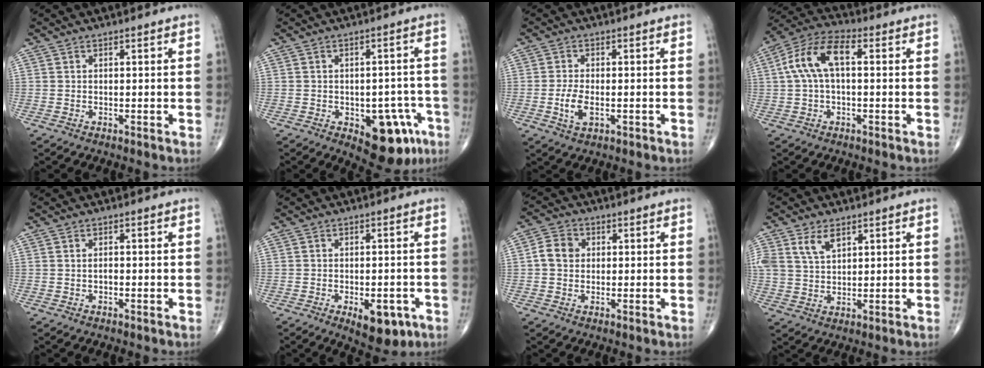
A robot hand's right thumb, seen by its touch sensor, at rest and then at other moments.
{"total": 12.2, "force": [-5.3, 6.5, 8.9], "torque": [-0.070, 0.028, -0.059]}
{"total": 4.5, "force": [-1.1, 2.2, 3.8], "torque": [-0.079, 0.000, -0.020]}
{"total": 10.4, "force": [1.4, 5.1, 8.9], "torque": [-0.186, 0.038, 0.018]}
{"total": 0.8, "force": [-0.1, 0.4, 0.6], "torque": [-0.011, 0.001, -0.001]}
{"total": 7.8, "force": [-3.3, 3.8, 6.0], "torque": [-0.065, 0.005, -0.036]}
{"total": 4.8, "force": [0.4, 4.1, 2.6], "torque": [-0.038, 0.010, 0.001]}
{"total": 6.2, "force": [3.3, 3.6, 3.9], "torque": [-0.070, -0.009, 0.070]}